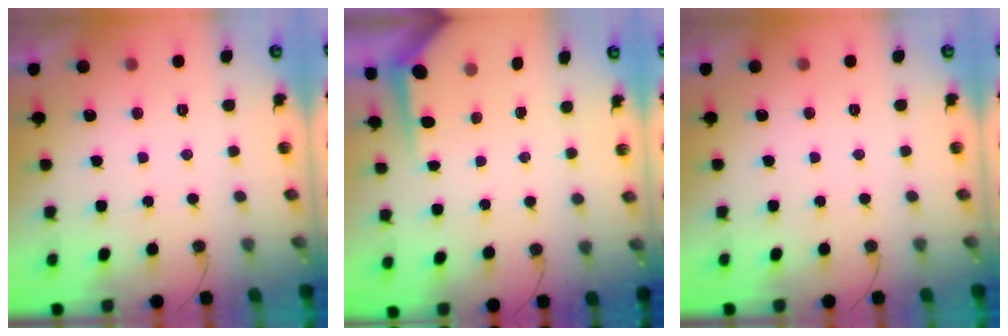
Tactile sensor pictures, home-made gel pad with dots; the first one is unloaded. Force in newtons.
{"total": 3.7, "press": 3.7, "slide": 0.3}
{"total": 0.0}